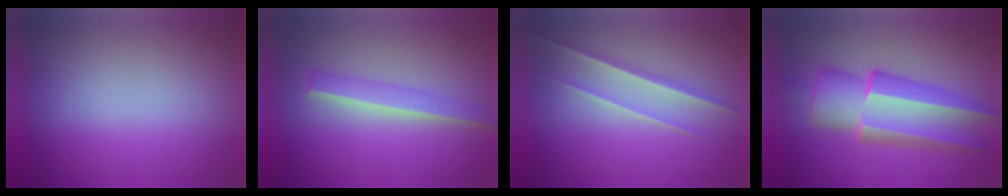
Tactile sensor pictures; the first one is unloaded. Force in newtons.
{"total": 2.4}
{"total": 1.5}
{"total": 6.4}